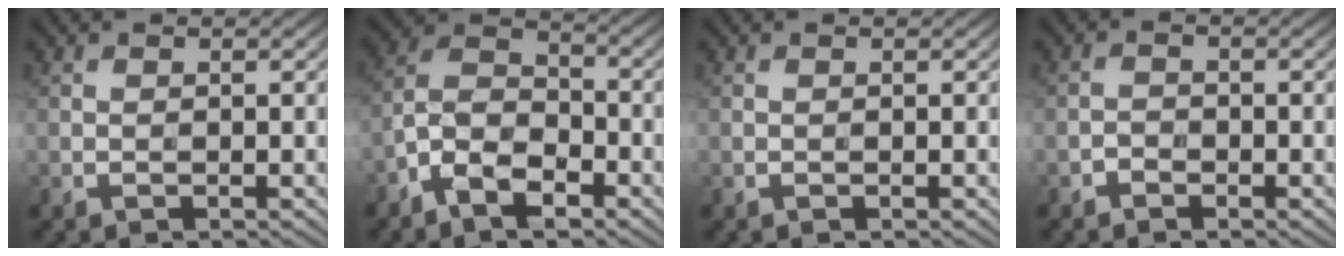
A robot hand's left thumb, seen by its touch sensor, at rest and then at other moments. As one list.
[{"total": 8.1, "force": [-5.0, 4.1, 4.9], "torque": [-0.094, 0.000, -0.113]}, {"total": 0.0}, {"total": 1.3, "force": [-1.0, 0.7, 0.4], "torque": [-0.004, 0.002, -0.023]}]